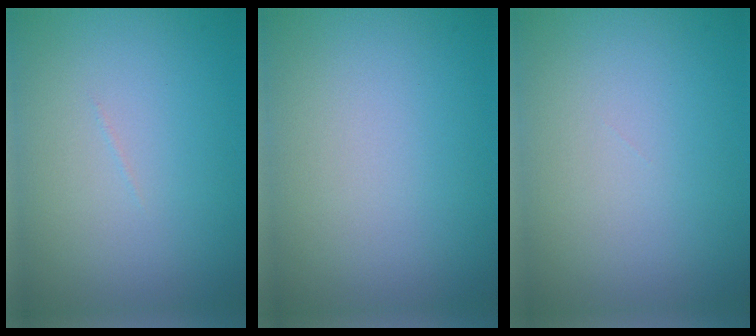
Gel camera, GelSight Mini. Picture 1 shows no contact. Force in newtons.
{"total": 0.0}
{"total": 0.0}